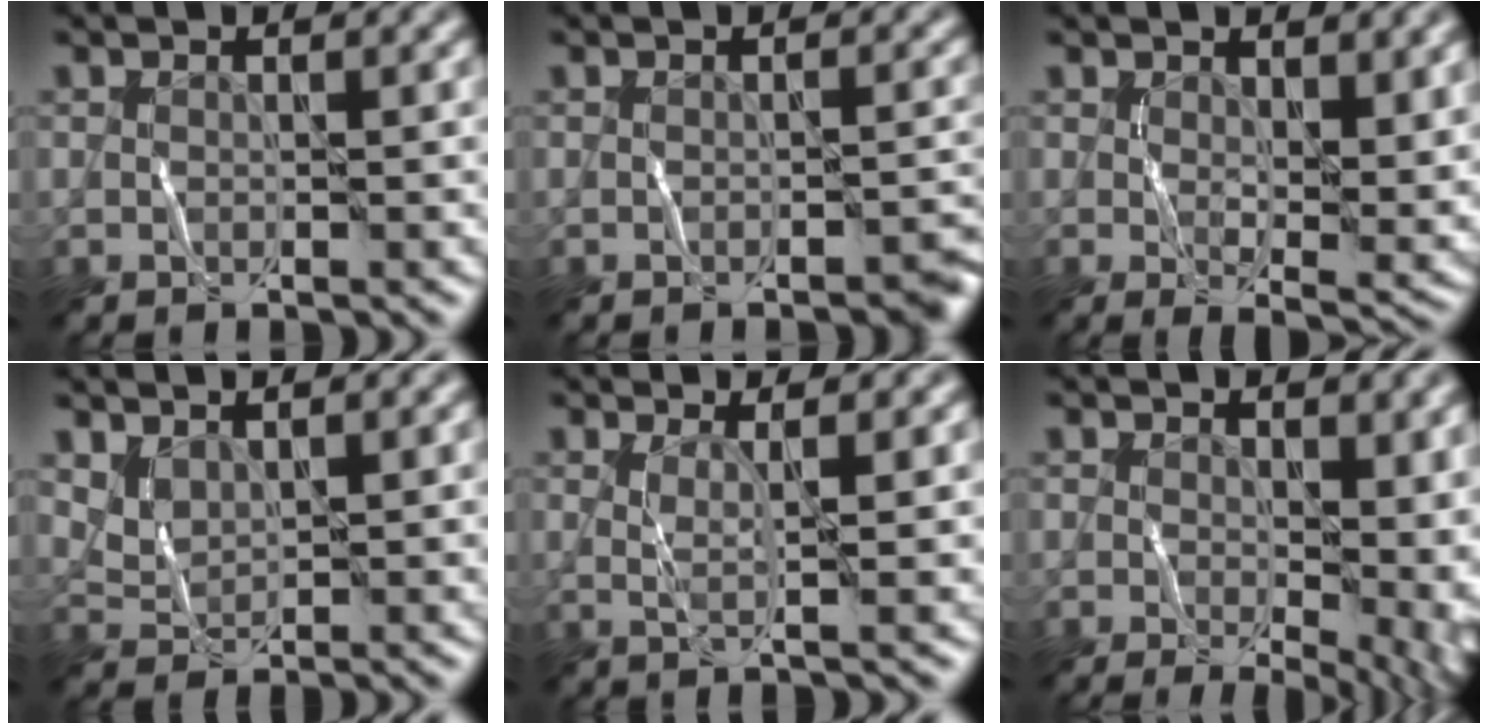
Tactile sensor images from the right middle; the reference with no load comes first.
{"total": 1.4, "force": [-1.0, 0.0, 0.9], "torque": [-0.011, 0.008, -0.011]}
{"total": 5.0, "force": [1.9, 1.8, 4.3], "torque": [-0.075, -0.008, 0.048]}
{"total": 1.2, "force": [1.1, 0.3, 0.4], "torque": [-0.025, -0.001, 0.037]}
{"total": 1.9, "force": [0.4, 0.0, 1.9], "torque": [-0.048, -0.003, 0.018]}
{"total": 7.9, "force": [1.0, 3.4, 7.0], "torque": [-0.077, -0.002, 0.033]}